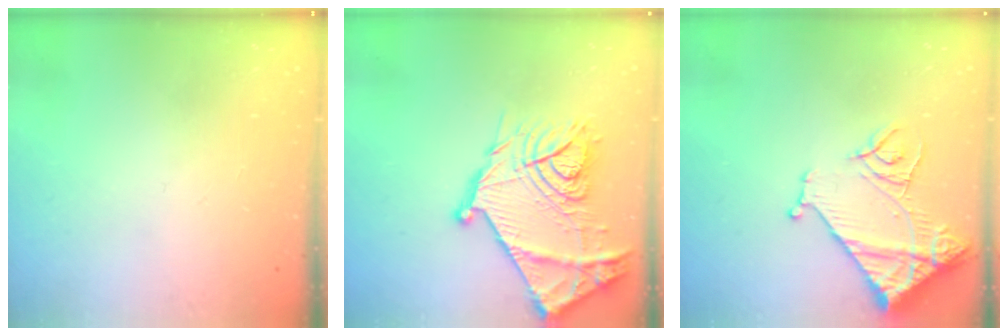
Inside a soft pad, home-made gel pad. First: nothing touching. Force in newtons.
{"total": 22.8, "press": 22.7, "slide": 1.7}
{"total": 13.0, "press": 13.0, "slide": 1.1}